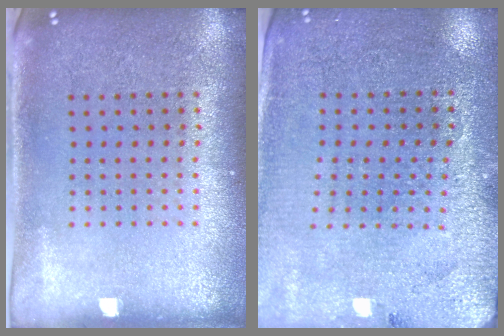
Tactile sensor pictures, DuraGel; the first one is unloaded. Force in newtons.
{"total": 2.9, "press": 2.8, "slide": 0.4}